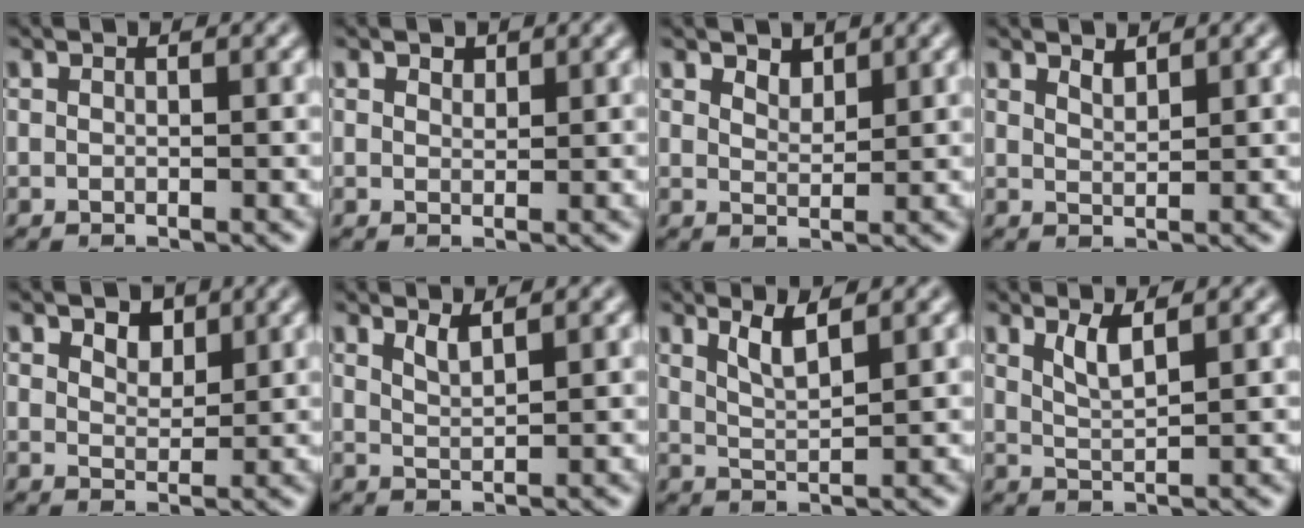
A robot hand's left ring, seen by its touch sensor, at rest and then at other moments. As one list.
[{"total": 1.0, "force": [0.8, 0.5, 0.2], "torque": [-0.004, 0.000, 0.014]}, {"total": 1.5, "force": [1.3, 0.6, 0.5], "torque": [-0.012, -0.002, 0.023]}, {"total": 1.3, "force": [1.2, 0.3, 0.5], "torque": [-0.009, -0.003, 0.022]}, {"total": 2.2, "force": [1.5, 1.2, 1.0], "torque": [-0.017, 0.000, 0.019]}, {"total": 1.6, "force": [1.2, 0.4, 0.9], "torque": [-0.015, -0.003, 0.022]}, {"total": 2.5, "force": [1.7, 0.5, 1.8], "torque": [-0.031, -0.004, 0.034]}, {"total": 2.1, "force": [1.3, 0.5, 1.6], "torque": [-0.030, -0.005, 0.027]}]